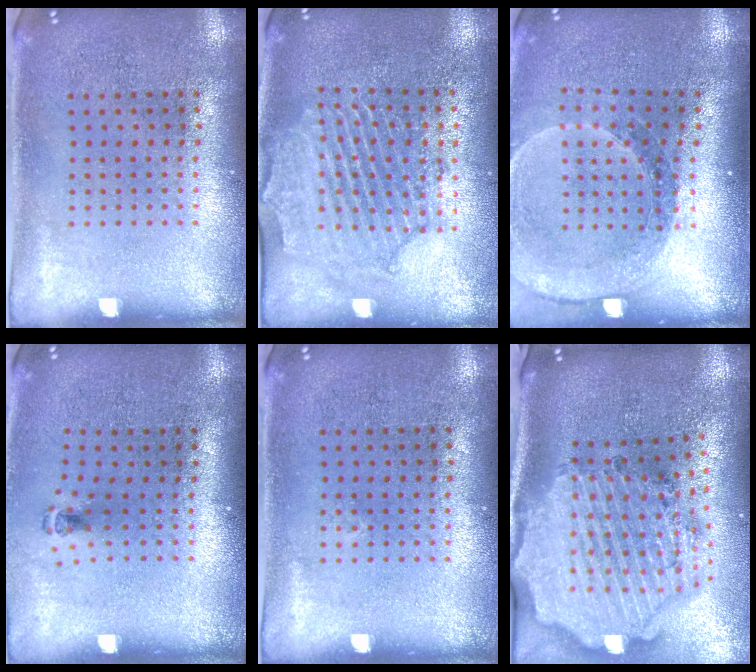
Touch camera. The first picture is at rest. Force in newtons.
{"total": 2.1, "press": 2.0, "slide": 0.6}
{"total": 1.5, "press": 1.5, "slide": 0.1}
{"total": 0.6, "press": 0.4, "slide": 0.5}
{"total": 0.0}
{"total": 3.6, "press": 3.0, "slide": 1.9}